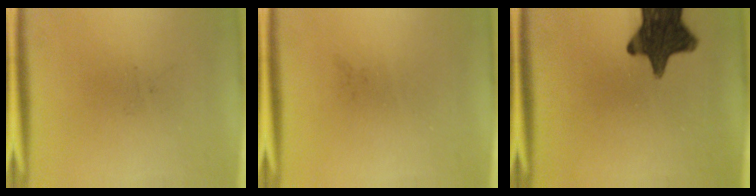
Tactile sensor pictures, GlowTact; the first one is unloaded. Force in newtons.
{"total": 0.0}
{"total": 13.8}